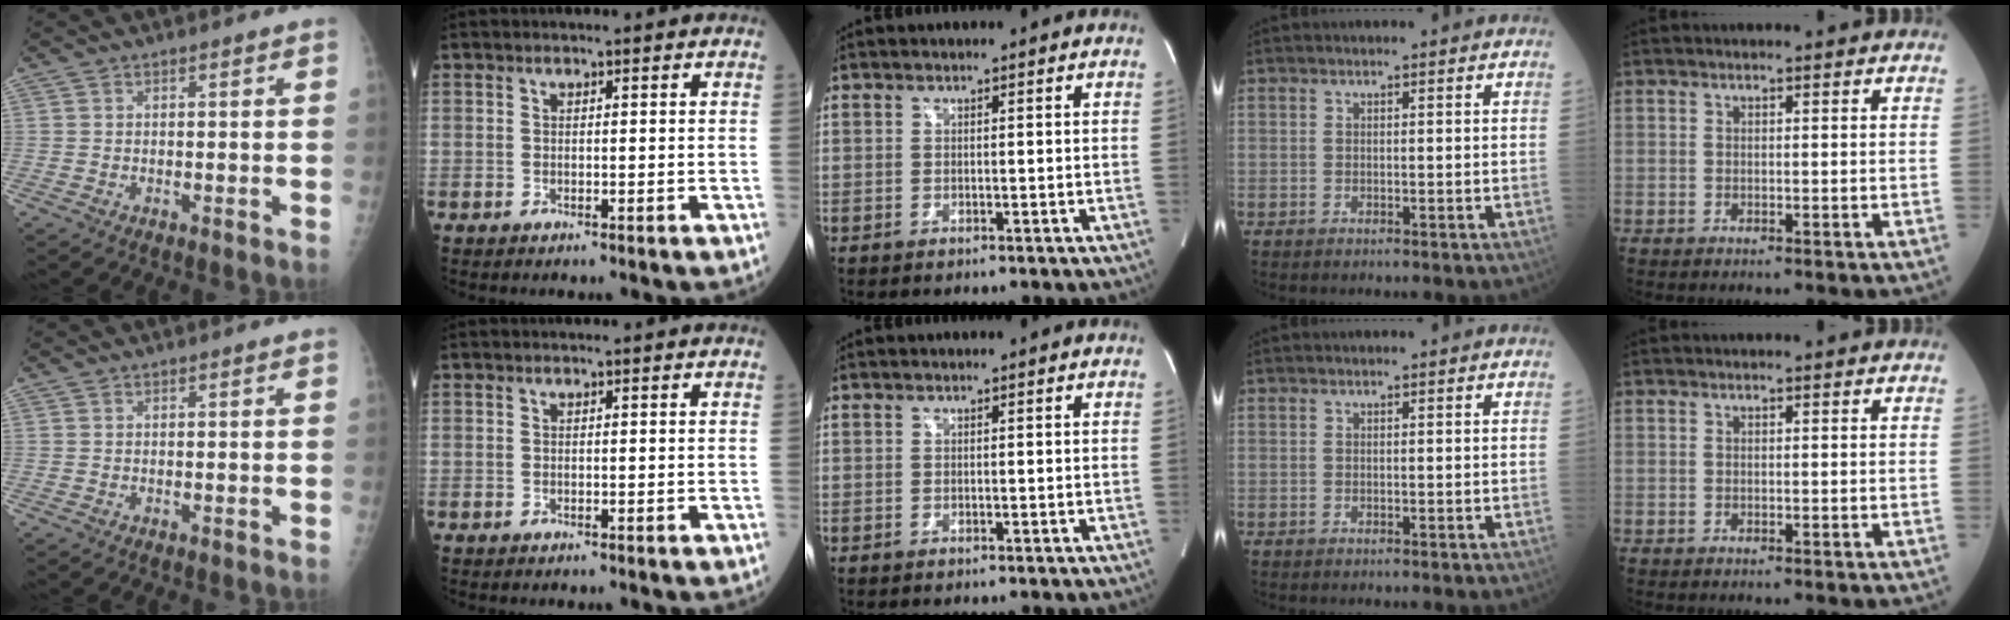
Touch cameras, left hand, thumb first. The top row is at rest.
{}